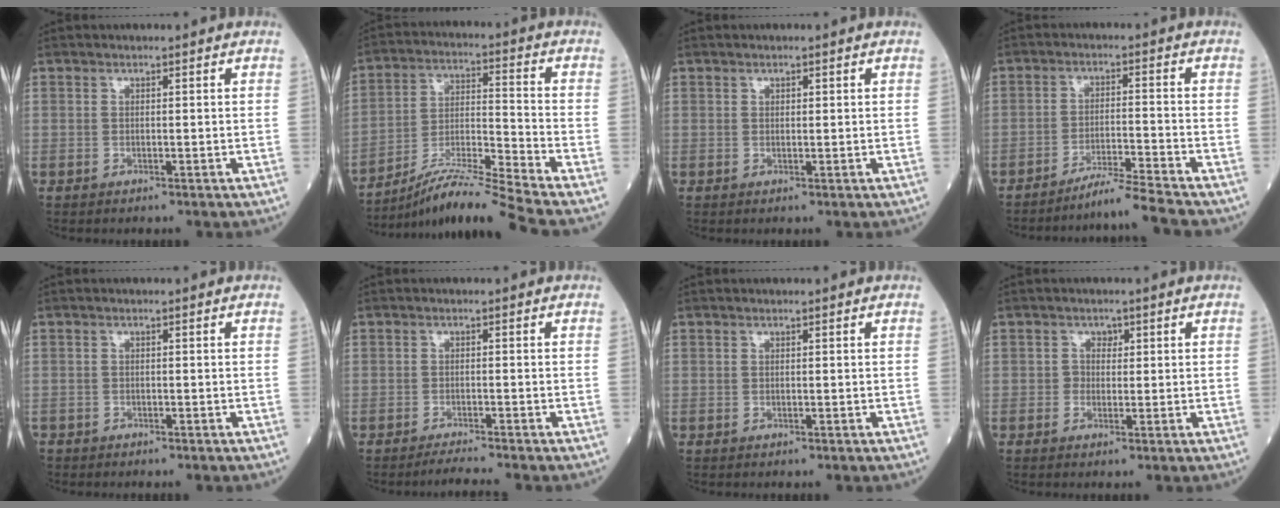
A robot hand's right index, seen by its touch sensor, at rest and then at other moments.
{"total": 12.8, "force": [-11.3, -3.2, 5.1], "torque": [-0.095, -0.003, -0.203]}
{"total": 0.6, "force": [0.3, 0.3, 0.4], "torque": [-0.007, -0.003, 0.006]}
{"total": 6.8, "force": [-6.2, -2.0, 2.0], "torque": [-0.030, -0.016, -0.109]}
{"total": 1.2, "force": [-1.1, 0.6, 0.1], "torque": [-0.011, -0.001, -0.021]}
{"total": 2.9, "force": [-2.6, -1.2, 0.6], "torque": [-0.020, -0.015, -0.047]}
{"total": 0.0}
{"total": 1.5, "force": [0.2, 1.4, 0.4], "torque": [0.002, 0.003, -0.001]}